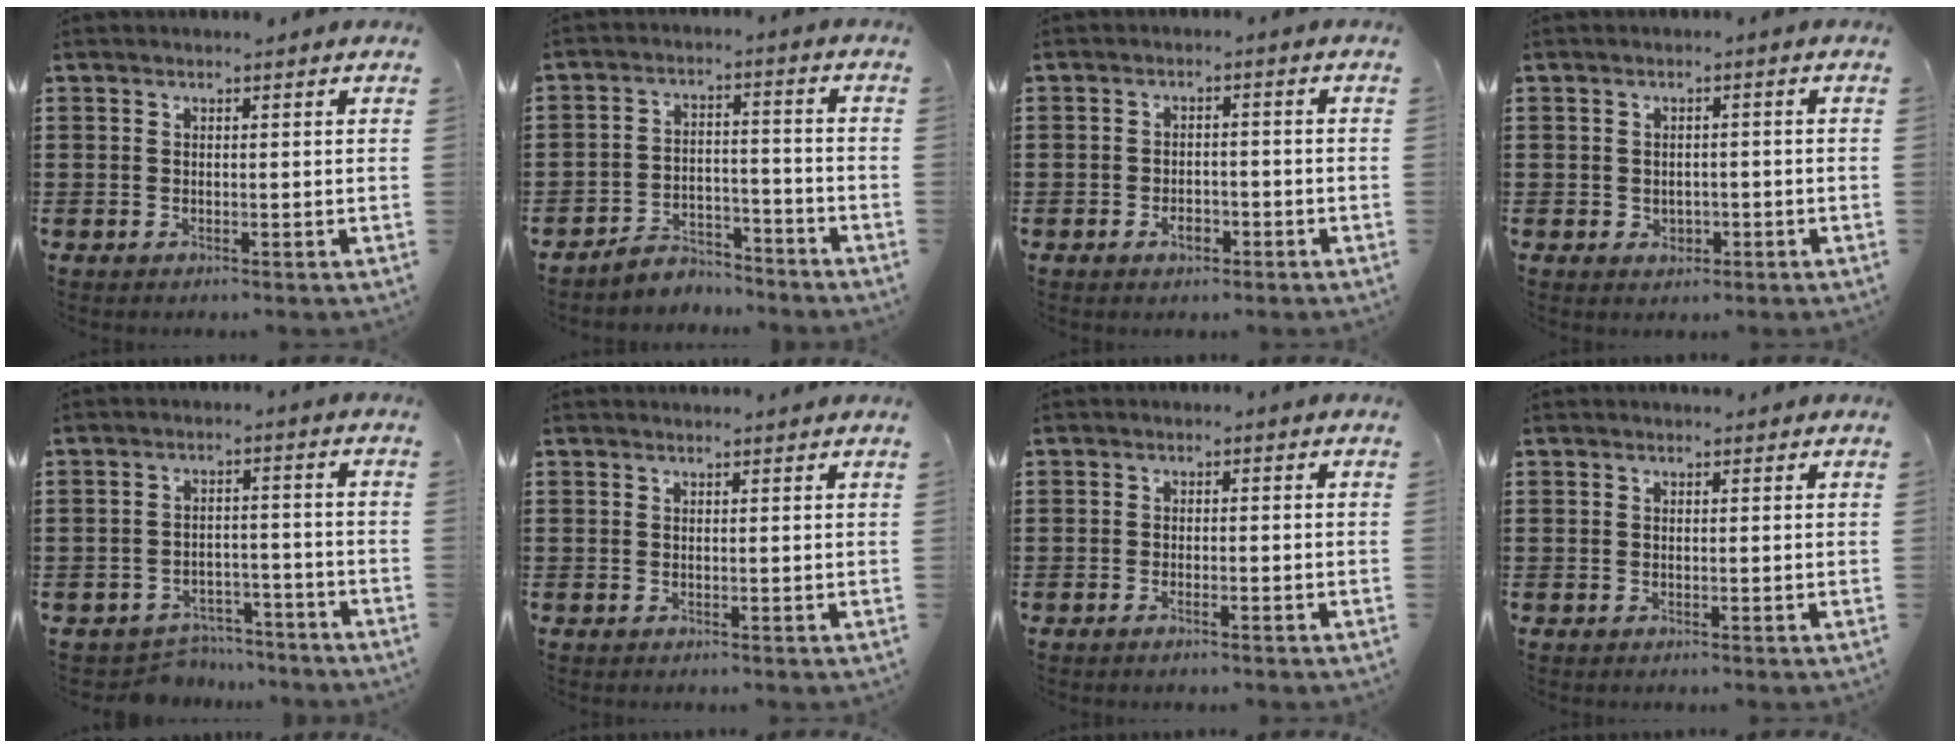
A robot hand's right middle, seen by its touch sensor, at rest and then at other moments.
{"total": 4.7, "force": [-4.6, 0.8, 0.2], "torque": [-0.007, 0.007, -0.095]}
{"total": 2.5, "force": [-1.5, 1.2, 1.5], "torque": [-0.025, -0.003, -0.030]}
{"total": 1.3, "force": [-0.3, 1.1, 0.7], "torque": [-0.018, 0.001, -0.007]}
{"total": 4.3, "force": [-4.2, 0.8, -0.2], "torque": [-0.007, 0.001, -0.087]}
{"total": 0.5, "force": [0.5, 0.0, 0.1], "torque": [0.004, -0.003, 0.008]}
{"total": 0.8, "force": [-0.5, 0.0, 0.6], "torque": [-0.012, -0.003, -0.008]}
{"total": 0.5, "force": [0.5, 0.1, 0.0], "torque": [-0.003, -0.001, 0.011]}